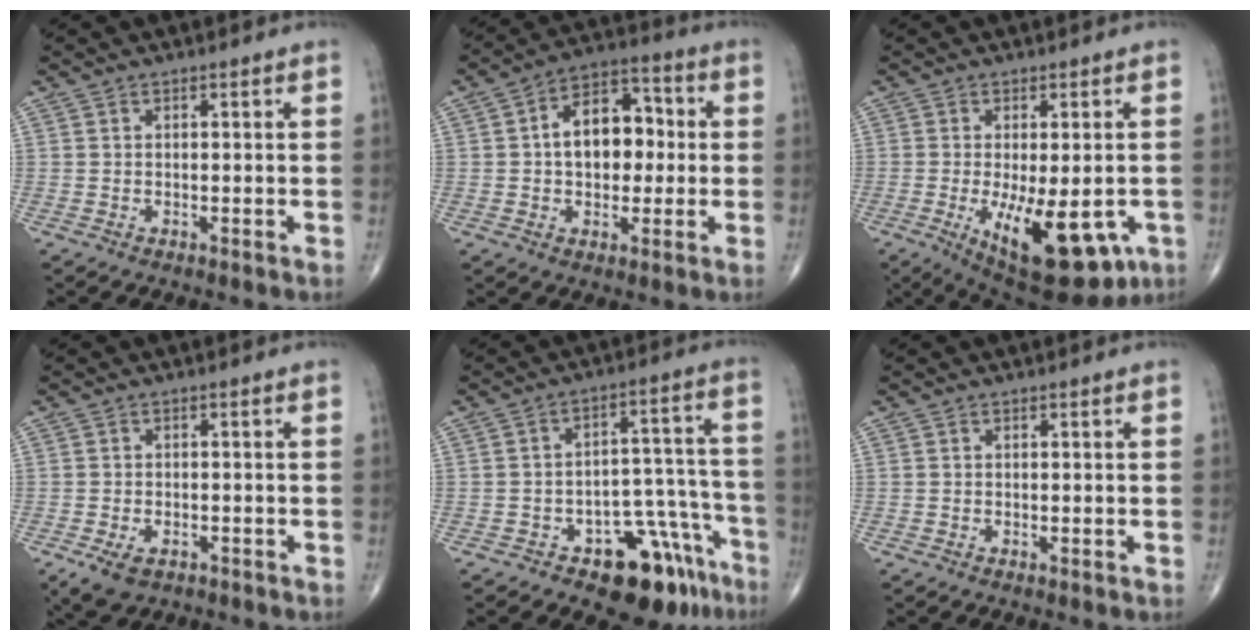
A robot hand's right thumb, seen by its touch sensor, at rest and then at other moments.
{"total": 12.7, "force": [0.8, 8.3, 9.5], "torque": [-0.112, 0.030, 0.005]}
{"total": 16.8, "force": [-6.0, 7.3, 13.9], "torque": [-0.177, -0.016, -0.070]}
{"total": 5.0, "force": [-2.7, 3.0, 2.9], "torque": [-0.054, 0.001, -0.041]}
{"total": 14.2, "force": [-9.0, 7.2, 8.4], "torque": [-0.054, 0.090, -0.123]}
{"total": 0.0}